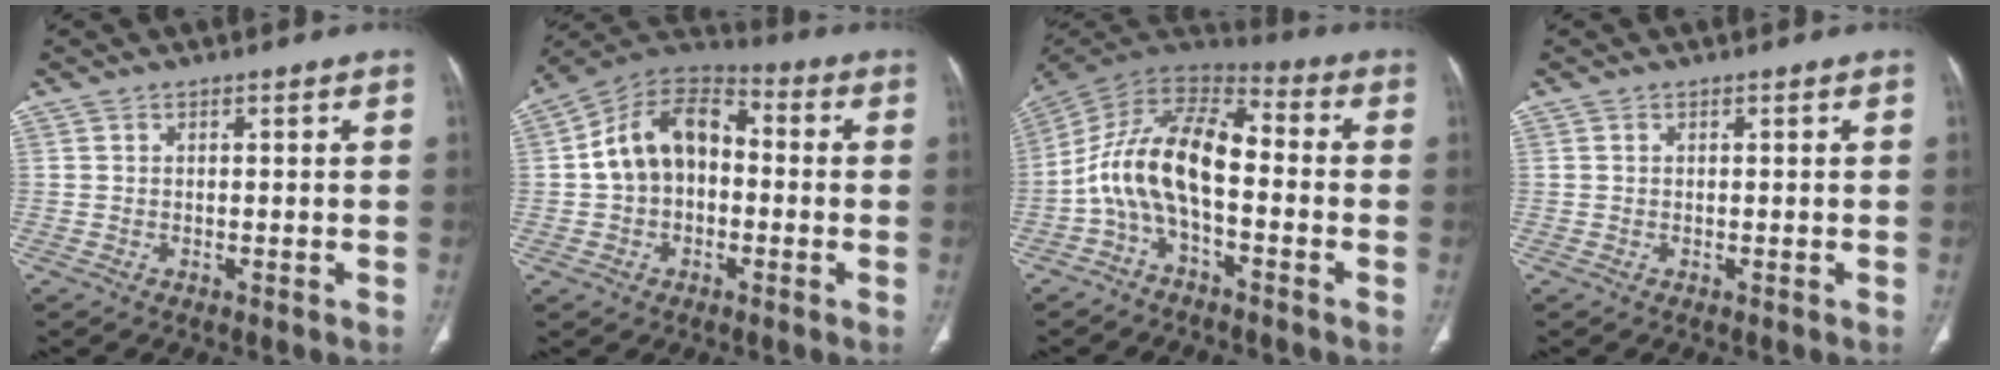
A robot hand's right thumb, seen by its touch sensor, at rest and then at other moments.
{"total": 13.8, "force": [-0.1, 9.9, 9.7], "torque": [-0.144, 0.041, -0.016]}
{"total": 15.1, "force": [-2.9, 7.7, 12.7], "torque": [-0.227, 0.067, -0.066]}
{"total": 0.0}